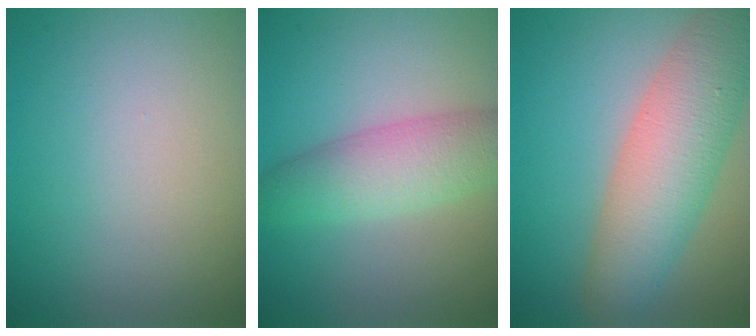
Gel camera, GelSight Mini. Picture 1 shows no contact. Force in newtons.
{"total": 4.7, "press": 4.7, "slide": 0.1}
{"total": 7.4, "press": 7.4, "slide": 0.3}